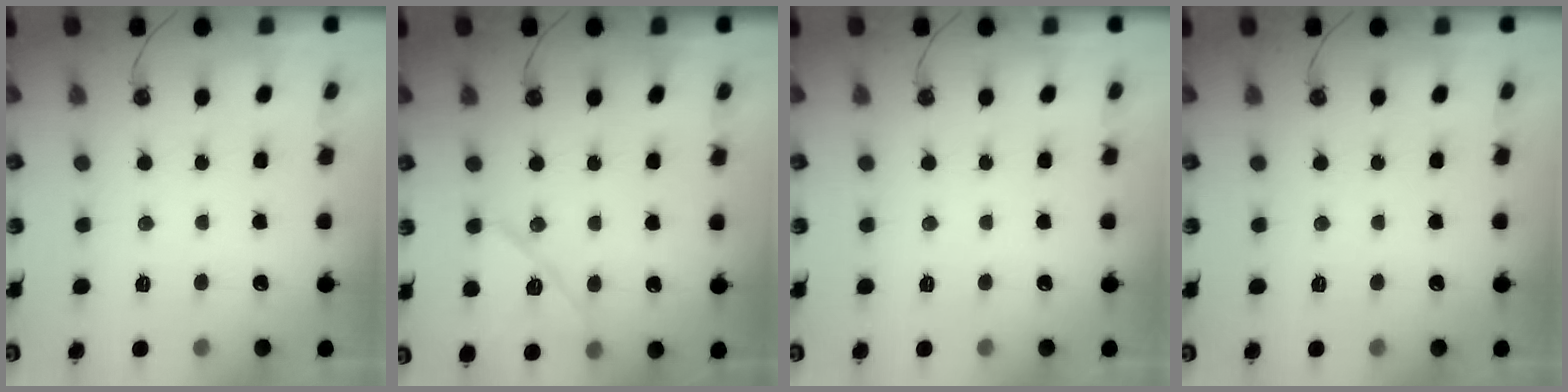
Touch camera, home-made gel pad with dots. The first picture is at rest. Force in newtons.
{"total": 11.4, "press": 11.3, "slide": 1.1}
{"total": 0.0}
{"total": 0.0}